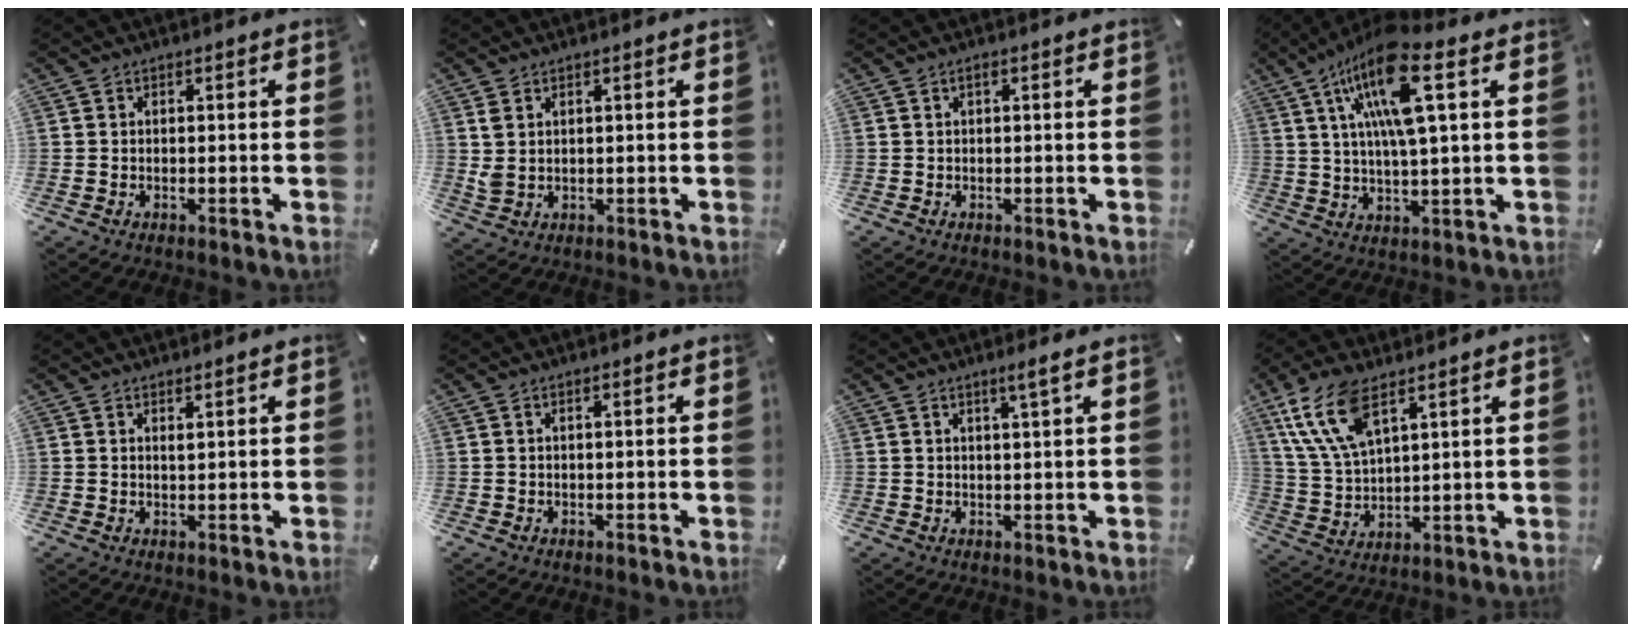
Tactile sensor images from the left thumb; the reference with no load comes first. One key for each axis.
{"total": 2.6, "fx": 1.1, "fy": 1.5, "fz": 1.8, "tx": -0.035, "ty": 0.002, "tz": 0.021}
{"total": 1.0, "fx": 0.4, "fy": 0.3, "fz": 0.9, "tx": -0.017, "ty": 0.003, "tz": 0.005}
{"total": 16.3, "fx": 6.8, "fy": 4.0, "fz": 14.3, "tx": -0.282, "ty": -0.011, "tz": 0.106}
{"total": 1.1, "fx": 1.0, "fy": 0.1, "fz": 0.6, "tx": -0.012, "ty": -0.002, "tz": 0.018}
{"total": 0.7, "fx": 0.3, "fy": 0.1, "fz": 0.6, "tx": -0.011, "ty": 0.001, "tz": 0.004}
{"total": 3.2, "fx": 1.9, "fy": 0.0, "fz": 2.6, "tx": -0.053, "ty": -0.002, "tz": 0.031}
{"total": 12.1, "fx": 7.5, "fy": 5.1, "fz": 8.1, "tx": -0.198, "ty": -0.025, "tz": 0.136}